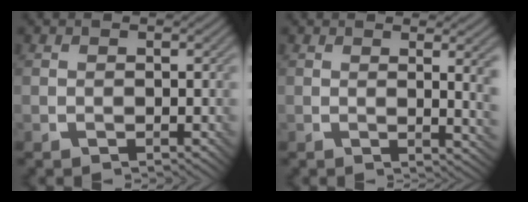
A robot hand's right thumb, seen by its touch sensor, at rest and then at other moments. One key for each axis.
{"total": 4.6, "fx": 0.8, "fy": 0.9, "fz": 4.4, "tx": -0.068, "ty": 0.000, "tz": 0.012}